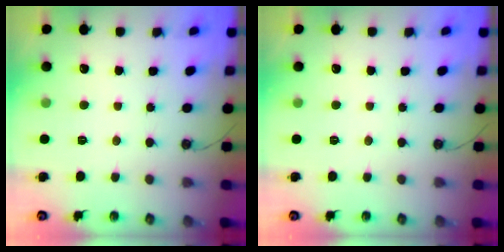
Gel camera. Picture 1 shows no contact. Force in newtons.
{"total": 0.0}